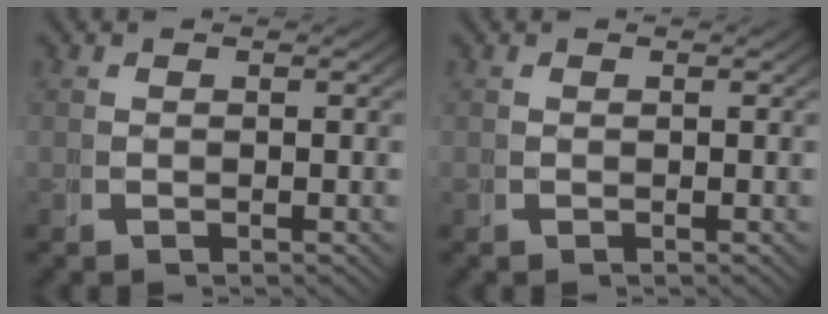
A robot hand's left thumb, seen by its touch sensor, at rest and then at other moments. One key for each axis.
{"total": 0.0}